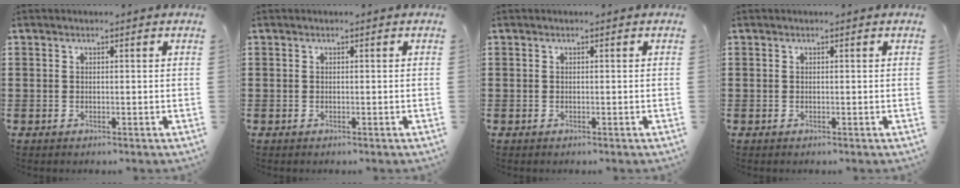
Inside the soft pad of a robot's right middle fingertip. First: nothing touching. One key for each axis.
{"total": 0.0}
{"total": 0.0}
{"total": 0.0}